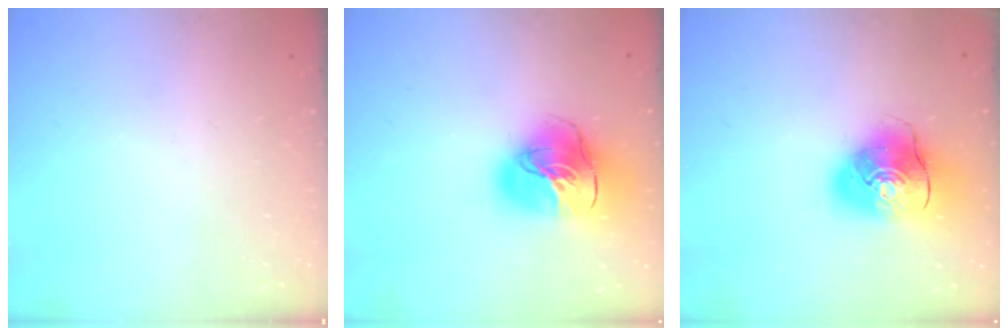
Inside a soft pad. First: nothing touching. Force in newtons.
{"total": 20.8, "press": 20.6, "slide": 2.7}
{"total": 13.0, "press": 12.8, "slide": 2.4}